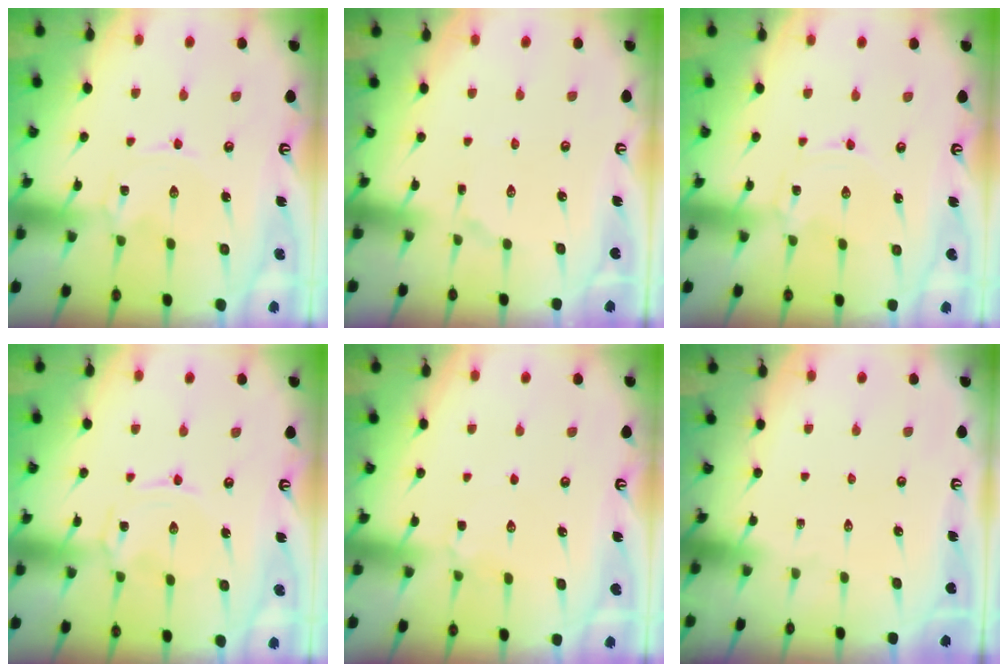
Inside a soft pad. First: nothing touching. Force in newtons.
{"total": 2.9, "press": 2.9, "slide": 0.3}
{"total": 0.0}
{"total": 0.7, "press": 0.6, "slide": 0.2}
{"total": 3.8, "press": 3.8, "slide": 0.5}
{"total": 0.0}